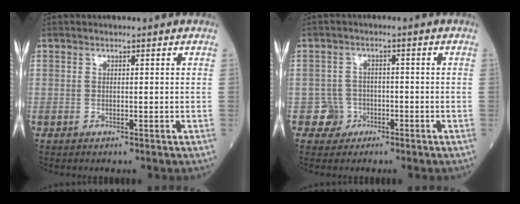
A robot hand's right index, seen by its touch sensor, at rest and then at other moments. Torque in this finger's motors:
{"motor_torque": [-0.28, -0.30, 0.01, -0.03]}